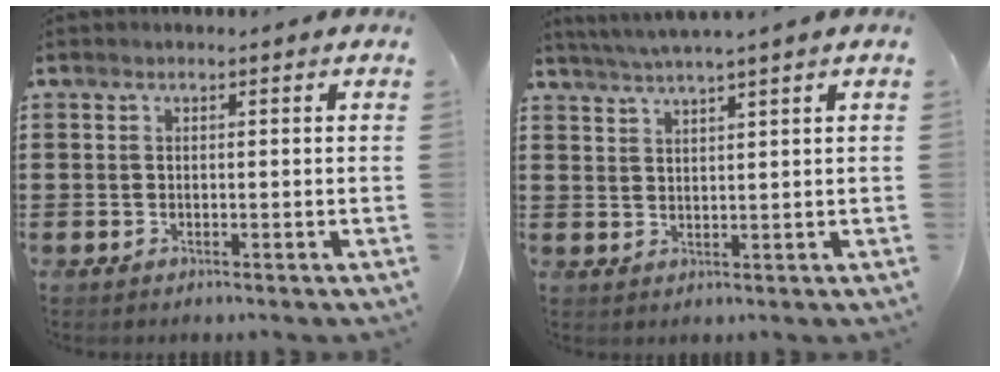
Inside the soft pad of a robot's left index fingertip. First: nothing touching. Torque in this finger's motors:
{"motor_torque": [2.14, 0.00, 0.46, 0.11]}